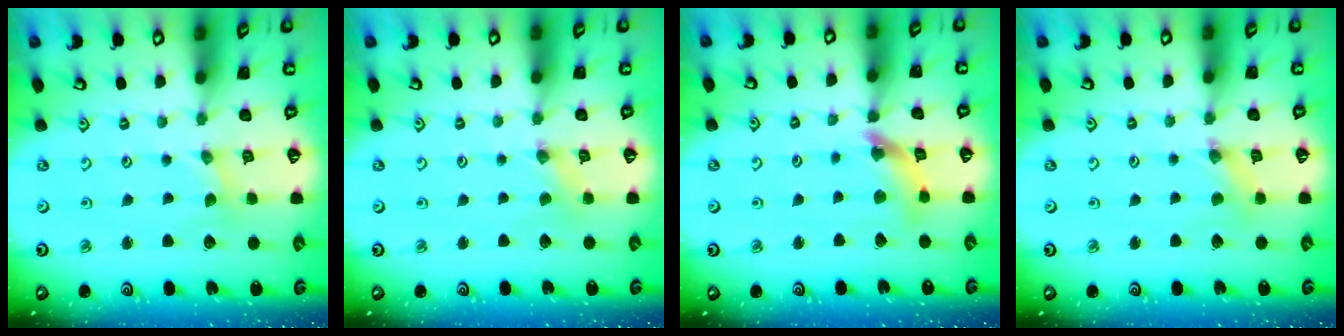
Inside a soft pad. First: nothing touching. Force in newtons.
{"total": 0.0}
{"total": 10.5, "press": 10.5, "slide": 1.1}
{"total": 1.3, "press": 1.2, "slide": 0.2}